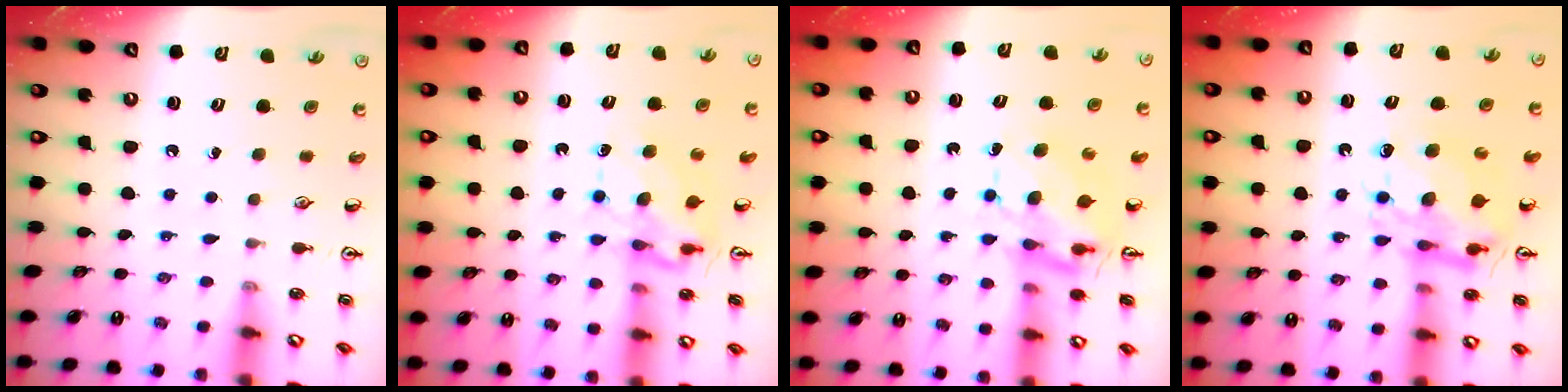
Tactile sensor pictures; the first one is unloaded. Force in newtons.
{"total": 6.9, "press": 6.9, "slide": 0.6}
{"total": 6.8, "press": 6.8, "slide": 0.6}
{"total": 10.0, "press": 9.9, "slide": 0.9}